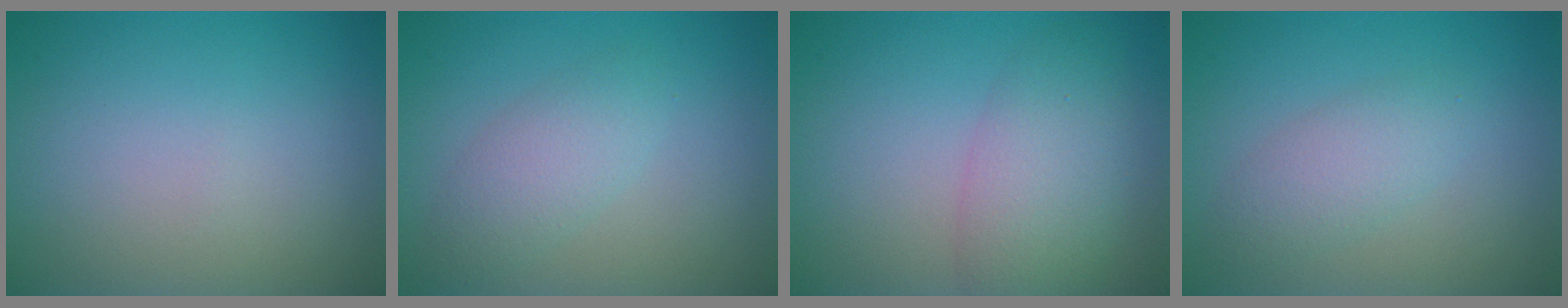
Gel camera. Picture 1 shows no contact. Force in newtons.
{"total": 2.8, "press": 2.8, "slide": 0.2}
{"total": 4.8, "press": 4.8, "slide": 0.1}
{"total": 2.7, "press": 2.7, "slide": 0.0}